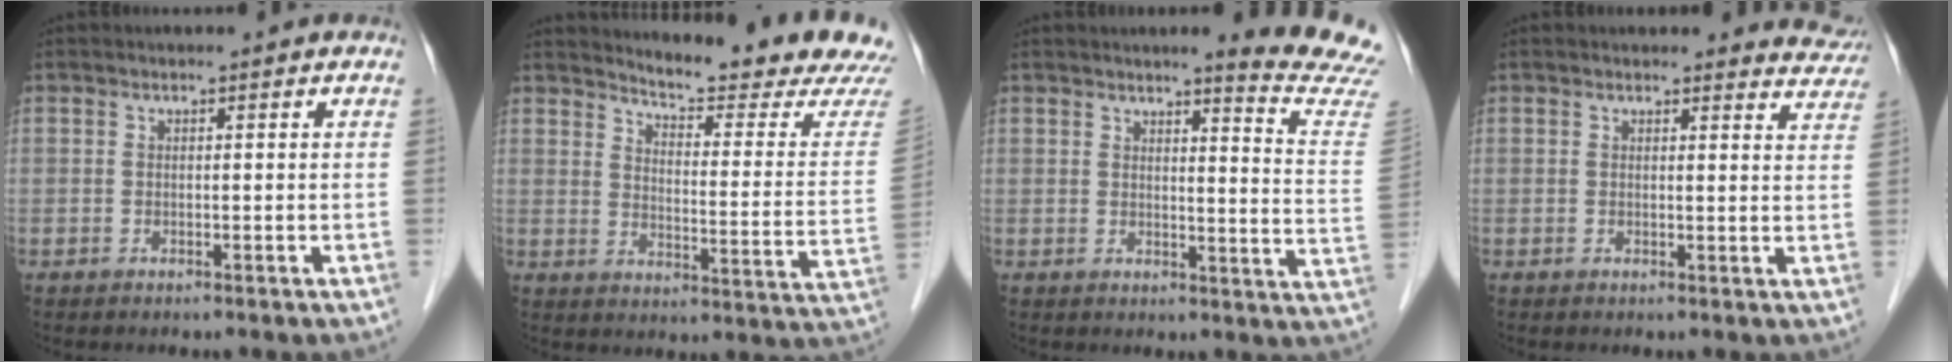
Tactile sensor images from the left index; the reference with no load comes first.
{"total": 17.3, "force": [16.7, -0.7, 4.4], "torque": [-0.070, -0.116, 0.196]}
{"total": 11.3, "force": [10.9, -1.6, 2.7], "torque": [-0.024, -0.105, 0.101]}
{"total": 5.4, "force": [5.3, 1.4, -0.2], "torque": [0.024, -0.027, 0.025]}